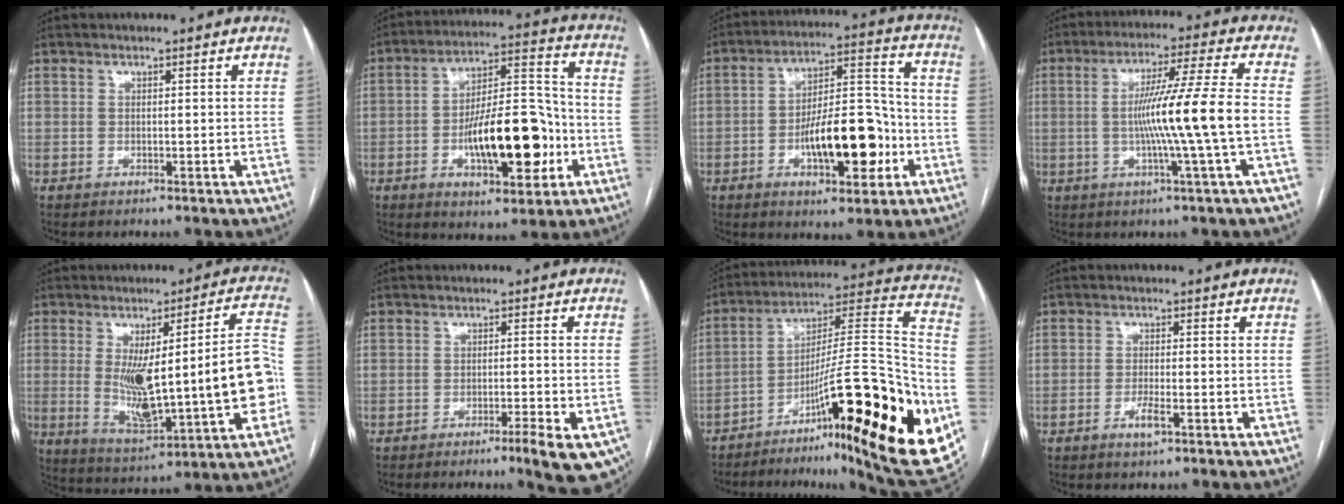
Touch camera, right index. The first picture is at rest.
{"total": 16.7, "force": [-4.7, 5.5, 15.1], "torque": [-0.242, 0.020, -0.068]}
{"total": 14.7, "force": [-4.7, 4.9, 13.0], "torque": [-0.208, 0.021, -0.068]}
{"total": 11.7, "force": [-1.5, -2.1, 11.4], "torque": [-0.200, 0.000, -0.025]}
{"total": 19.7, "force": [-1.3, 2.9, 19.4], "torque": [-0.295, 0.016, -0.004]}
{"total": 7.6, "force": [-4.7, 0.6, 6.0], "torque": [-0.057, -0.007, -0.065]}
{"total": 32.0, "force": [-12.6, 4.4, 29.1], "torque": [-0.363, 0.012, -0.192]}
{"total": 2.5, "force": [-1.3, 0.3, 2.1], "torque": [-0.037, -0.002, -0.025]}